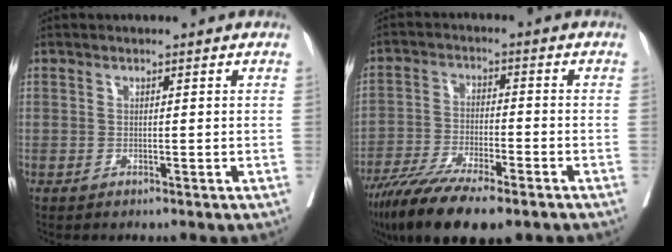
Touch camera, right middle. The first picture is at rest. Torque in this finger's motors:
{"motor_torque": [1.16, -0.97, 0.61, 0.17]}